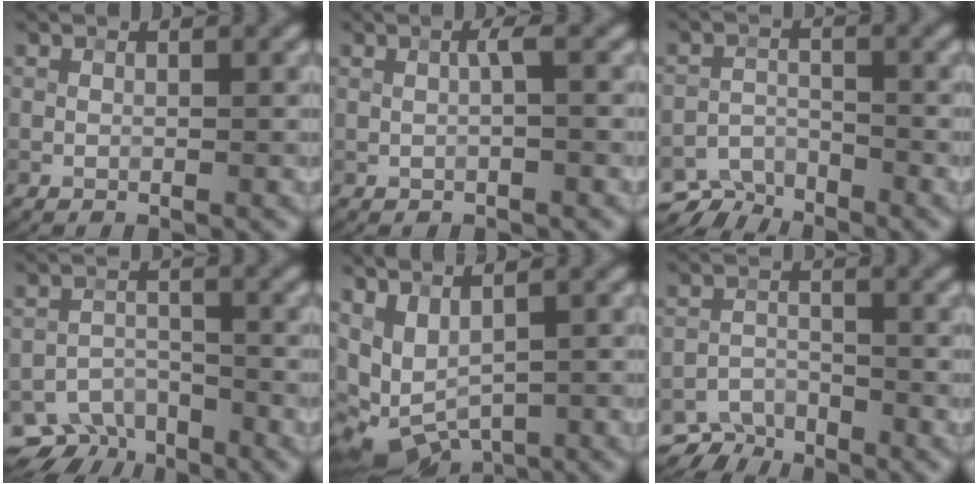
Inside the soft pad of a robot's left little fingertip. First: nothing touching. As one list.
[{"total": 1.1, "force": [0.1, 0.1, 1.1], "torque": [-0.024, 0.006, 0.003]}, {"total": 4.4, "force": [-4.1, 1.6, 0.6], "torque": [0.001, -0.007, -0.070]}, {"total": 5.4, "force": [-4.6, 2.7, 1.2], "torque": [-0.011, -0.011, -0.074]}, {"total": 5.4, "force": [-0.1, 2.9, 4.6], "torque": [-0.091, -0.019, 0.020]}, {"total": 4.0, "force": [-3.6, 1.6, 0.6], "torque": [0.001, -0.004, -0.064]}]